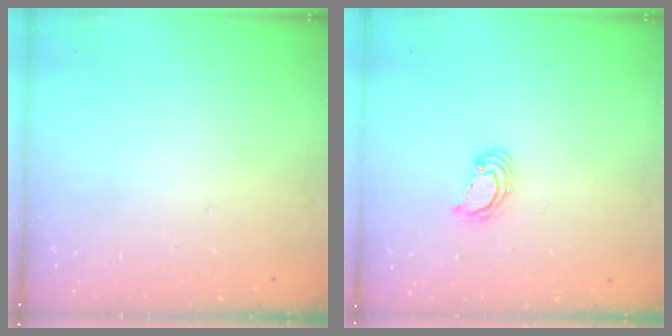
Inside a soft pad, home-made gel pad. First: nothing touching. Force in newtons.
{"total": 2.8, "press": 2.8, "slide": 0.2}